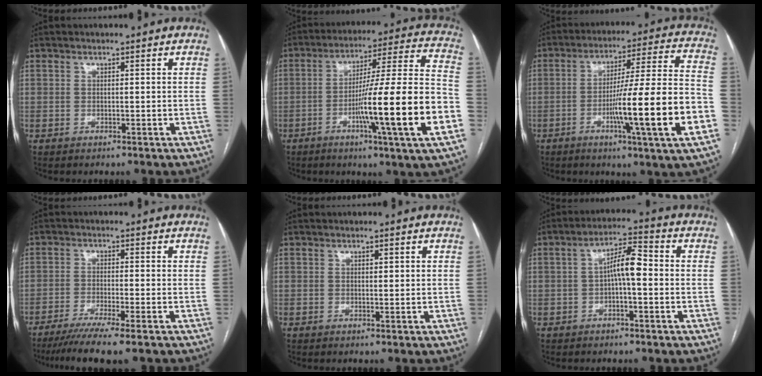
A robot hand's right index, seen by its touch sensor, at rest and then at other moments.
{"total": 20.3, "force": [-6.3, -0.9, 19.3], "torque": [-0.277, -0.003, -0.103]}
{"total": 18.6, "force": [-5.7, -0.8, 17.7], "torque": [-0.259, -0.002, -0.091]}
{"total": 8.0, "force": [-6.0, -0.9, 5.1], "torque": [-0.075, -0.022, -0.098]}
{"total": 0.7, "force": [0.3, 0.3, 0.5], "torque": [-0.008, -0.001, 0.005]}
{"total": 5.9, "force": [-0.4, 1.4, 5.7], "torque": [-0.099, 0.023, -0.009]}